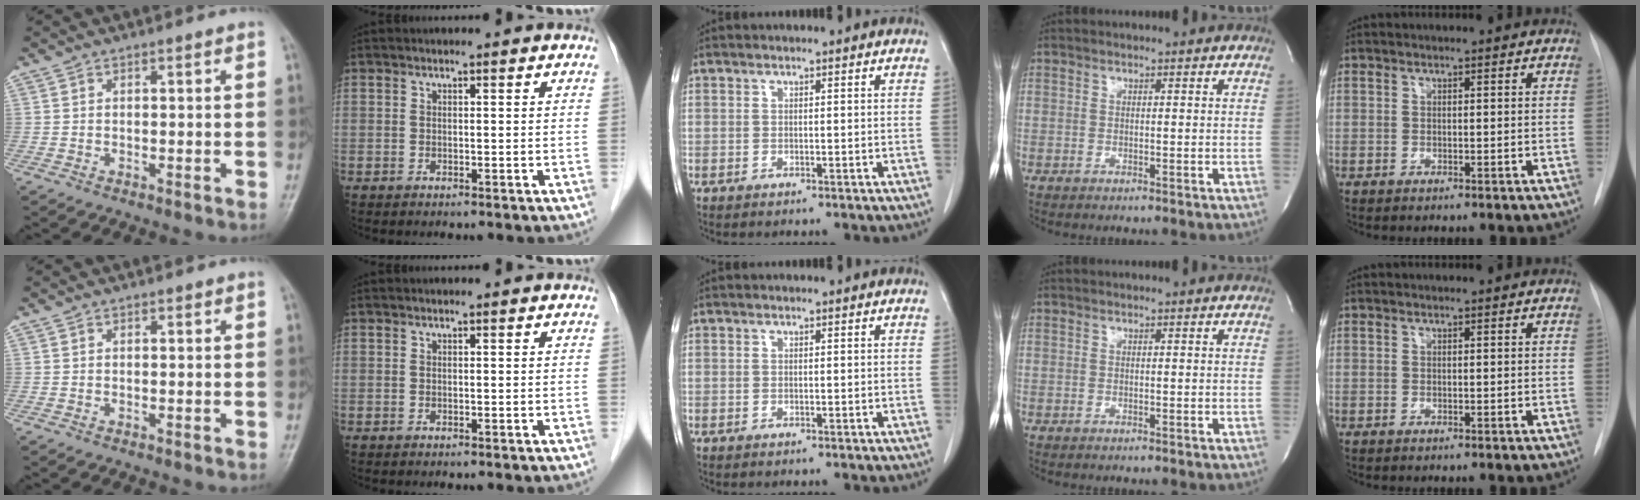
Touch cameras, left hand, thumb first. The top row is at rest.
{}